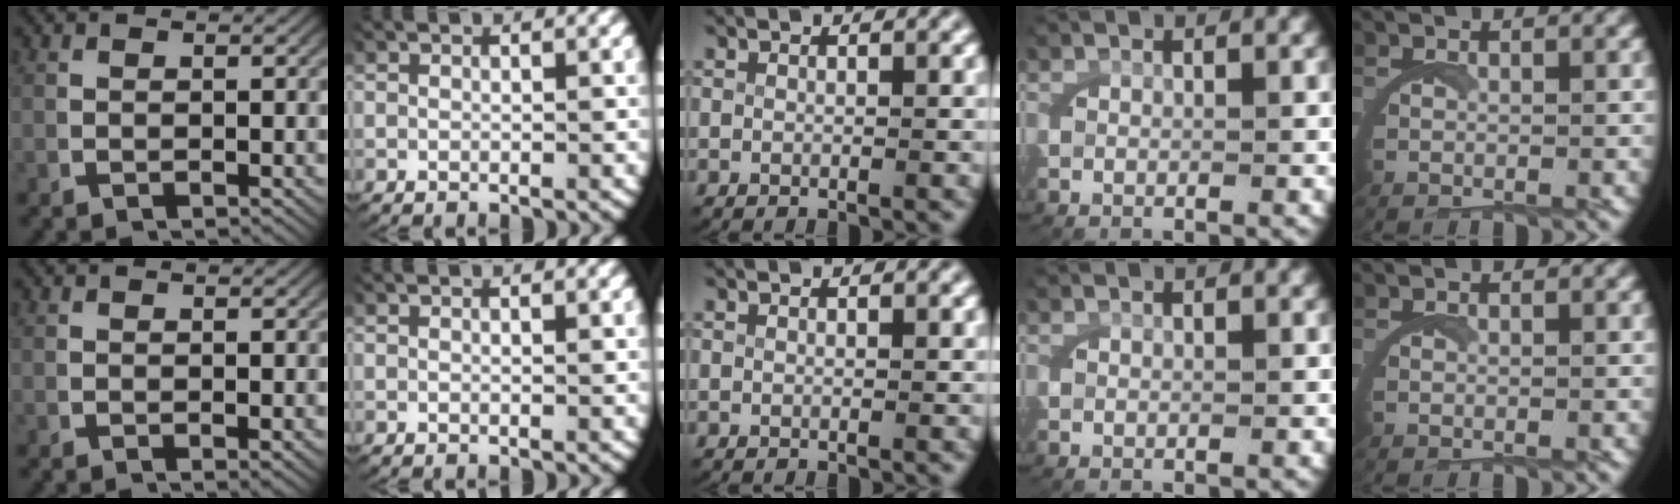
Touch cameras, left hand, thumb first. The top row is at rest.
{"thumb": {"total": 0.6, "force": [0.2, 0.2, 0.6], "torque": [-0.008, -0.001, 0.004]}}